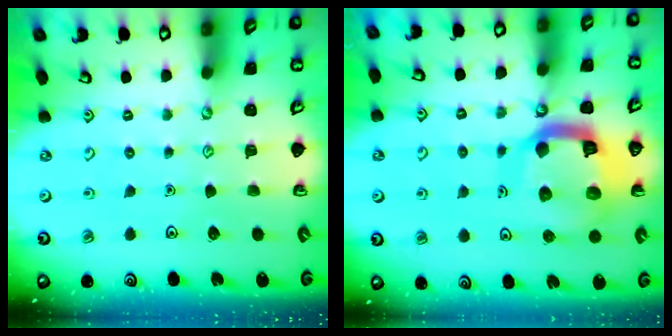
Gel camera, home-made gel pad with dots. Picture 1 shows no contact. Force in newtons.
{"total": 15.6, "press": 15.4, "slide": 1.9}